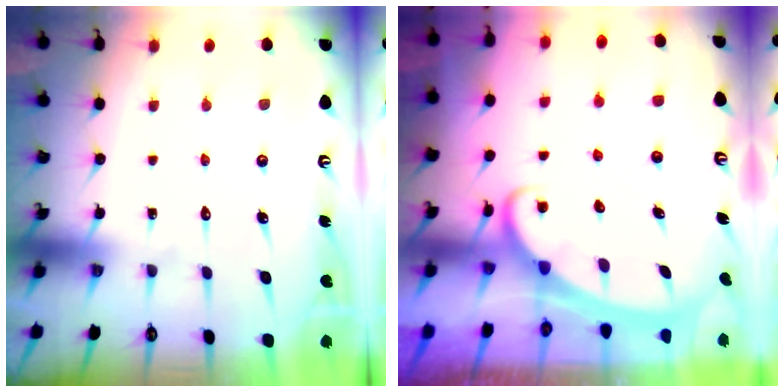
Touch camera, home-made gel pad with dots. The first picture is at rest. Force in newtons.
{"total": 2.3, "press": 2.3, "slide": 0.3}